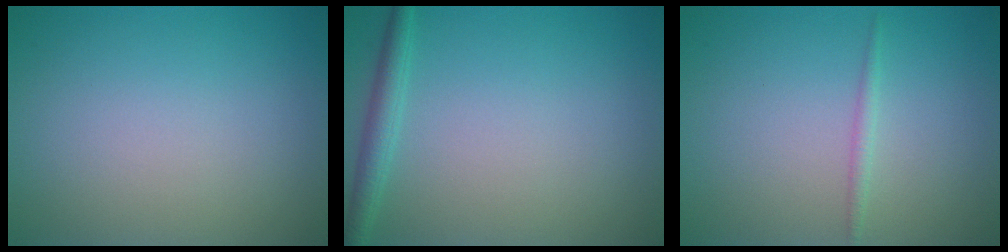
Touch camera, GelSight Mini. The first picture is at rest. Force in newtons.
{"total": 1.9, "press": 1.9, "slide": 0.1}
{"total": 0.9, "press": 0.9, "slide": 0.1}